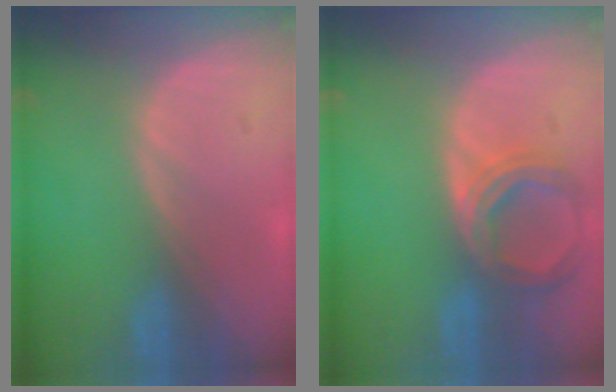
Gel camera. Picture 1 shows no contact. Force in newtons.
{"total": 6.9, "press": 6.3, "slide": 2.6}